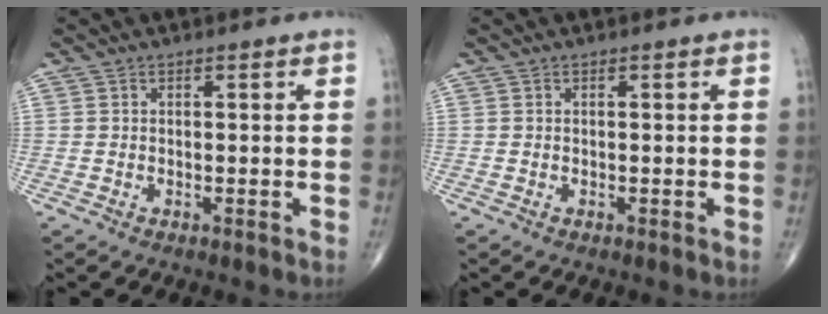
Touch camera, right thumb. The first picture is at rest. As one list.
[{"total": 0.0}]